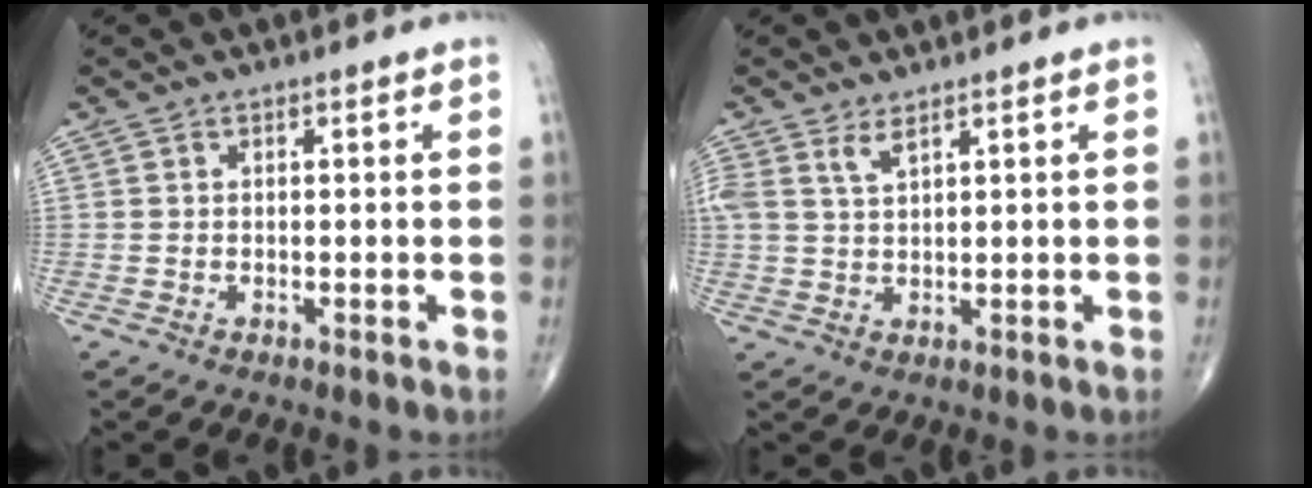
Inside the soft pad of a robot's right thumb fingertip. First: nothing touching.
{"total": 2.9, "force": [2.0, 0.8, 1.9], "torque": [-0.042, -0.006, 0.047]}